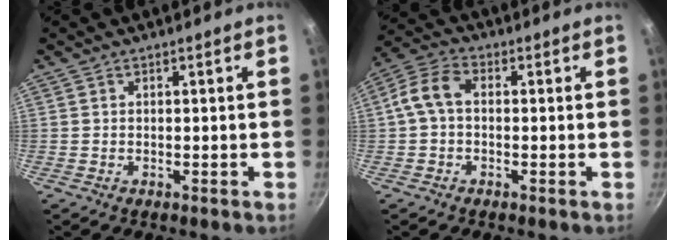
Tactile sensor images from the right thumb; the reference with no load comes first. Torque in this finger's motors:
{"motor_torque": [-0.41, 0.63, 0.75, -0.23, 0.06]}